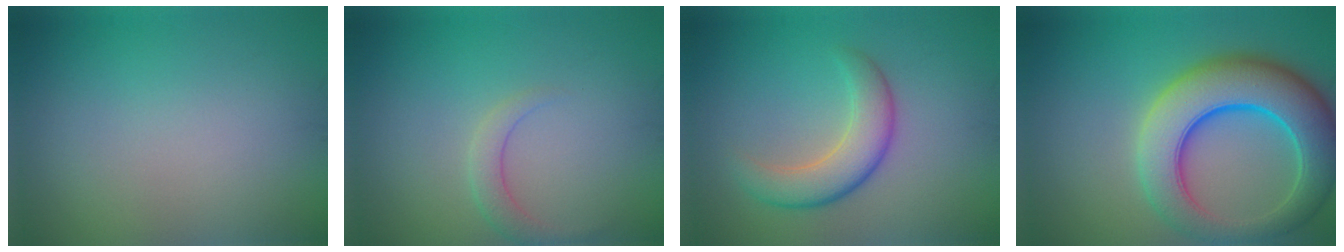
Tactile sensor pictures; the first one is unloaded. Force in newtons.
{"total": 1.8, "press": 1.8, "slide": 0.1}
{"total": 4.4, "press": 4.3, "slide": 0.3}
{"total": 9.9, "press": 9.8, "slide": 0.5}